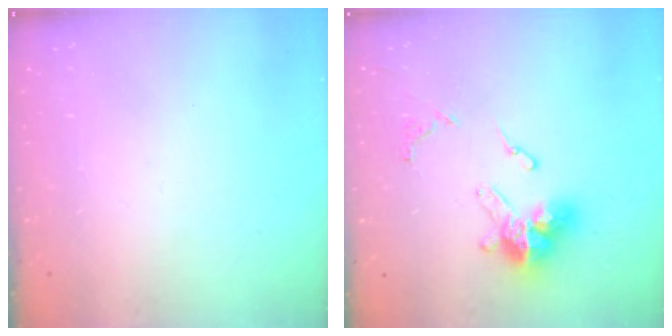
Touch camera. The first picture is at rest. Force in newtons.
{"total": 14.2, "press": 14.1, "slide": 1.3}